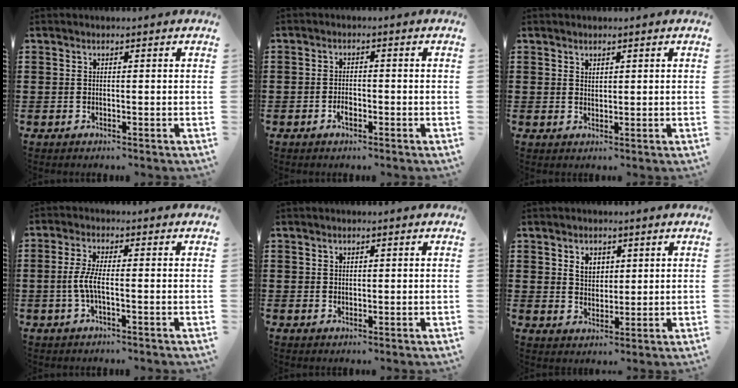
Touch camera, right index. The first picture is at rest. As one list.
[{"total": 1.9, "force": [-0.9, 0.9, 1.4], "torque": [-0.027, 0.001, -0.016]}, {"total": 1.2, "force": [1.1, 0.4, 0.1], "torque": [-0.004, 0.000, 0.023]}, {"total": 4.0, "force": [-0.8, 0.8, 3.8], "torque": [-0.098, -0.010, -0.025]}, {"total": 0.9, "force": [0.7, 0.6, 0.3], "torque": [-0.008, 0.001, 0.014]}, {"total": 3.5, "force": [1.7, 2.6, 1.6], "torque": [-0.042, 0.009, 0.032]}]